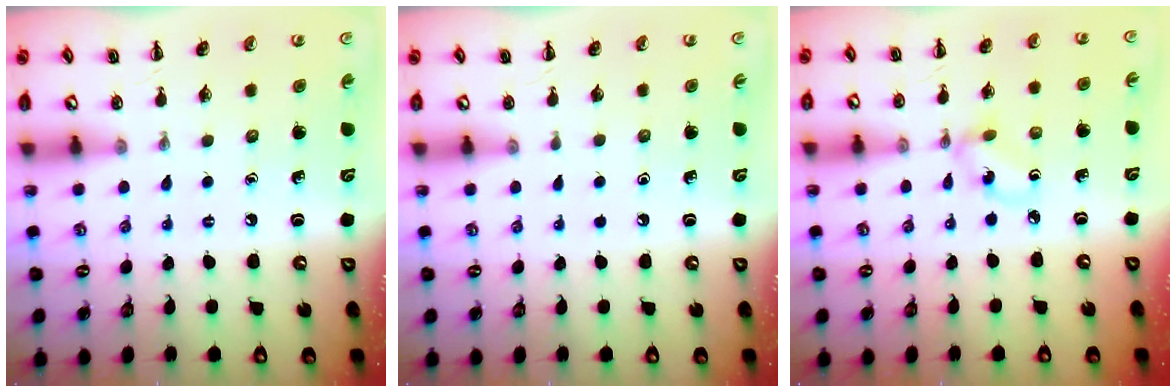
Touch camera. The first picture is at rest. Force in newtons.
{"total": 0.0}
{"total": 2.4, "press": 2.4, "slide": 0.6}